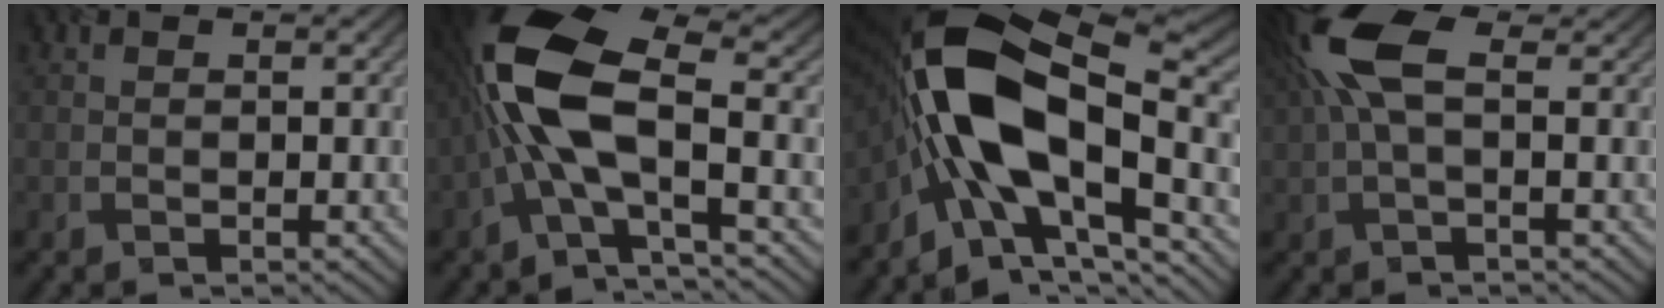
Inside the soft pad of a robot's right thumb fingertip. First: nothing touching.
{"total": 12.9, "force": [-1.4, 5.2, 11.7], "torque": [-0.266, 0.012, -0.043]}
{"total": 17.5, "force": [-3.9, 8.5, 14.8], "torque": [-0.275, 0.004, -0.071]}
{"total": 8.2, "force": [2.3, 3.4, 7.1], "torque": [-0.173, 0.022, 0.033]}